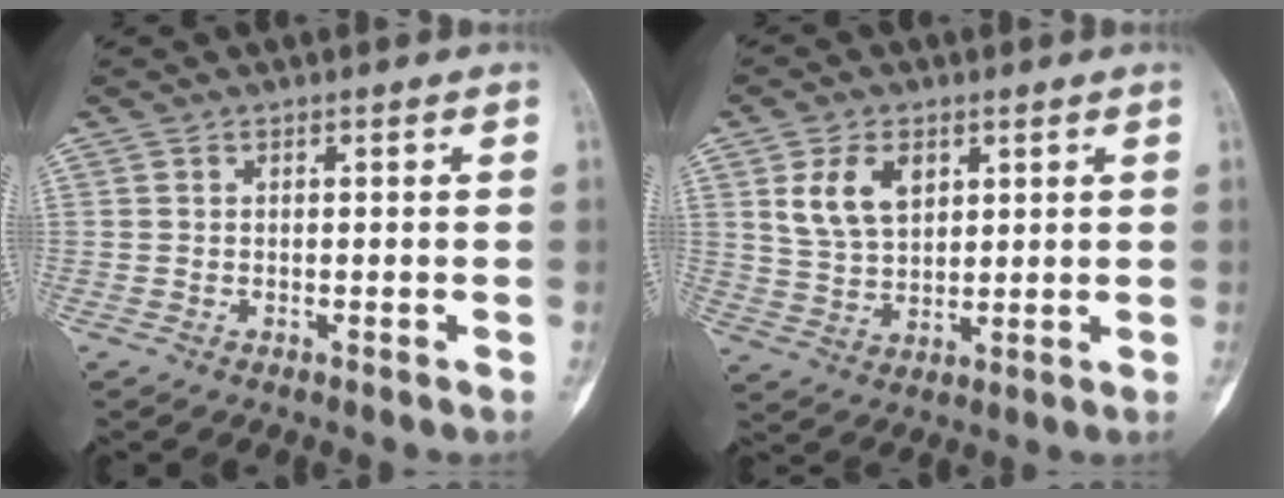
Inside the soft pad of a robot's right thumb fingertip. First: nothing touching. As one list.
[{"total": 8.5, "force": [3.3, 5.4, 5.6], "torque": [-0.089, -0.012, 0.071]}]